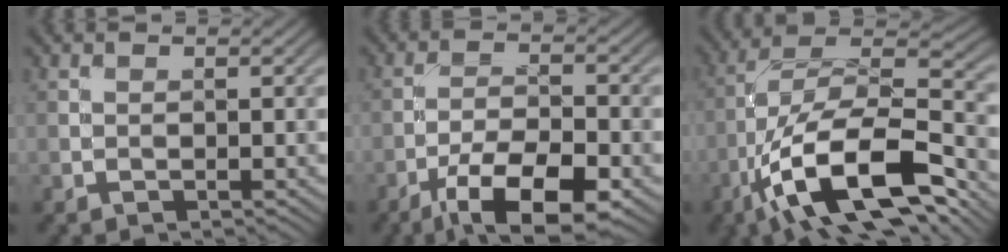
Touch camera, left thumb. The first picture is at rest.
{"total": 11.1, "force": [-6.5, 3.8, 8.1], "torque": [-0.145, -0.005, -0.118]}
{"total": 16.8, "force": [-8.0, 6.7, 13.1], "torque": [-0.234, -0.005, -0.157]}